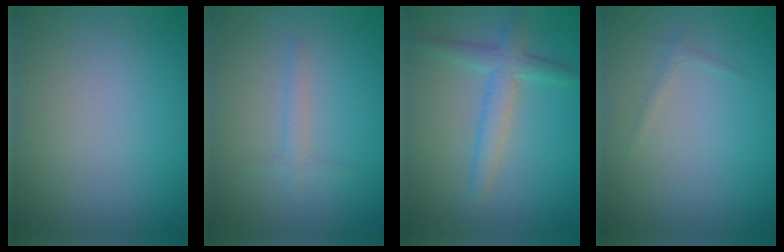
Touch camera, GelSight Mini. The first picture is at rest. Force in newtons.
{"total": 1.1, "press": 1.1, "slide": 0.1}
{"total": 3.1, "press": 3.1, "slide": 0.1}
{"total": 0.7, "press": 0.7, "slide": 0.0}